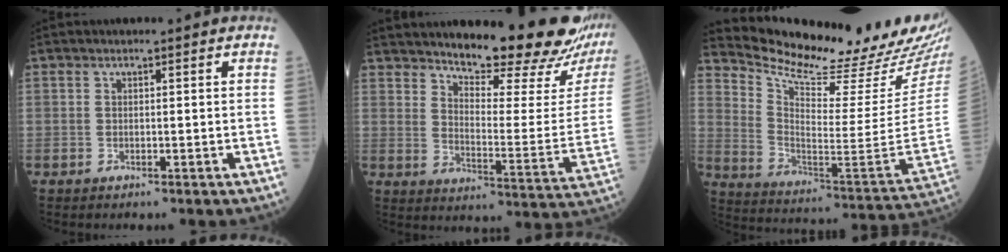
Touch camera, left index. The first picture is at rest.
{"total": 19.1, "force": [16.9, 0.7, 8.8], "torque": [-0.130, -0.072, 0.223]}
{"total": 24.4, "force": [22.5, 1.7, 9.2], "torque": [-0.158, -0.099, 0.320]}